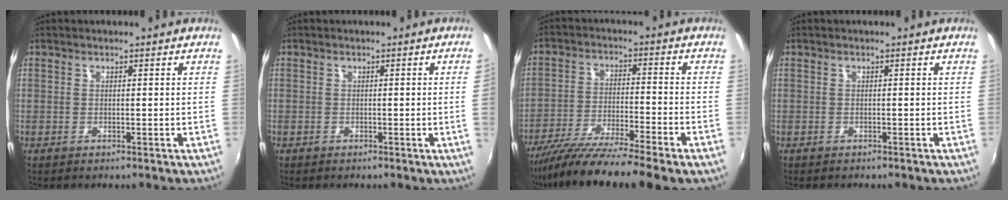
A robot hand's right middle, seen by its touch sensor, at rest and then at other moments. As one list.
[{"total": 1.6, "force": [-0.1, -0.9, 1.3], "torque": [-0.013, -0.014, -0.001]}, {"total": 16.2, "force": [-13.1, -0.2, 9.5], "torque": [-0.183, -0.052, -0.222]}, {"total": 0.6, "force": [-0.5, 0.3, 0.1], "torque": [-0.004, -0.002, -0.009]}]